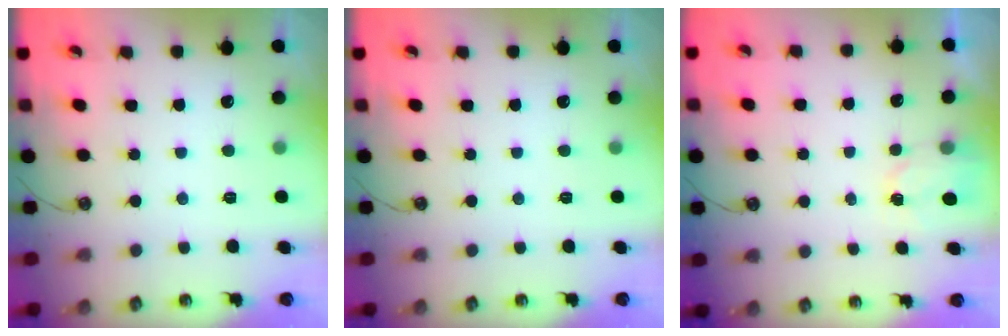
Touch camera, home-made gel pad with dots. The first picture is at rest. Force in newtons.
{"total": 0.0}
{"total": 2.4, "press": 2.4, "slide": 0.3}